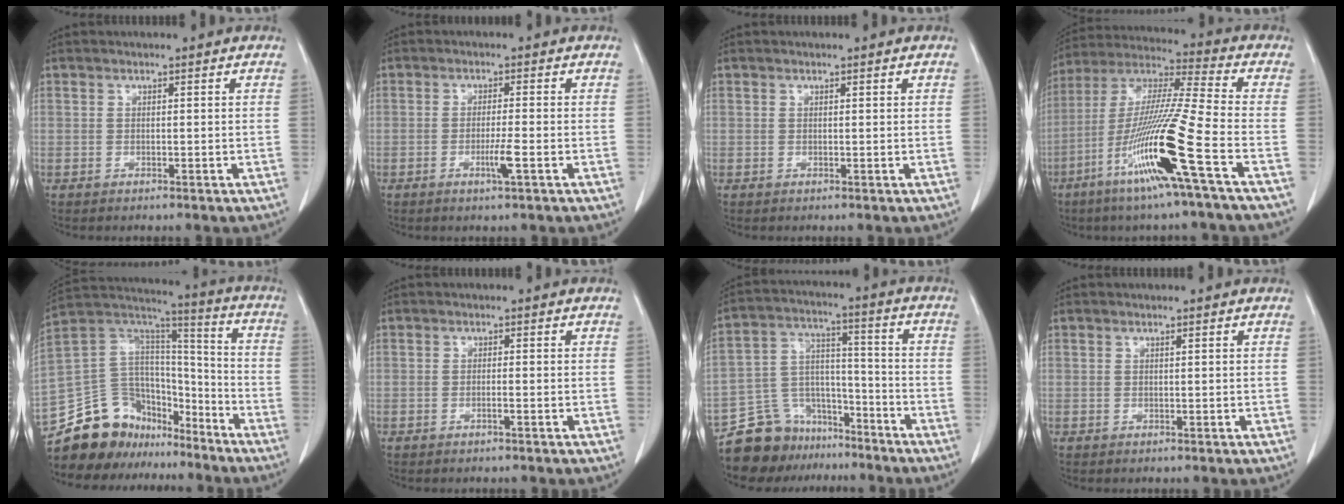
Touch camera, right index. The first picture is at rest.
{"total": 3.1, "force": [-1.2, -0.3, 2.9], "torque": [-0.055, -0.007, -0.023]}
{"total": 0.0}
{"total": 17.3, "force": [-7.2, -1.6, 15.7], "torque": [-0.316, -0.025, -0.142]}
{"total": 19.8, "force": [-15.7, 10.4, 6.0], "torque": [-0.119, 0.081, -0.262]}
{"total": 0.8, "force": [-0.4, -0.1, 0.6], "torque": [-0.012, 0.001, -0.006]}
{"total": 12.3, "force": [-10.2, 6.5, 1.9], "torque": [-0.038, 0.054, -0.176]}
{"total": 0.0}